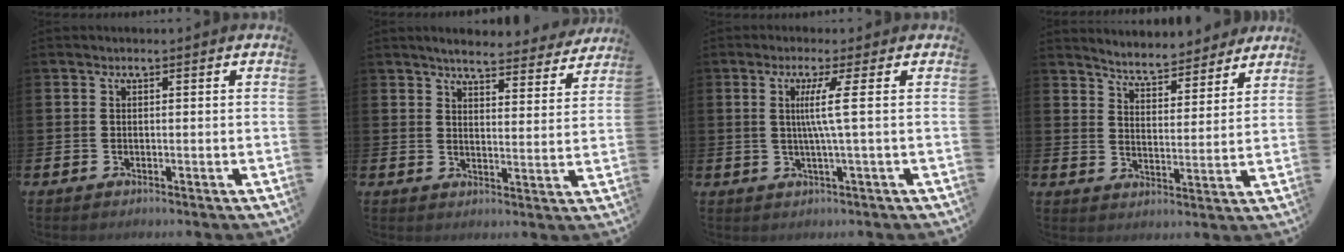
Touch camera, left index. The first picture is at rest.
{"total": 4.8, "force": [4.7, 0.4, 1.2], "torque": [-0.029, -0.033, 0.077]}
{"total": 4.7, "force": [0.8, -0.9, 4.5], "torque": [-0.089, -0.006, 0.007]}
{"total": 5.3, "force": [5.2, 0.8, 0.4], "torque": [-0.028, -0.043, 0.087]}